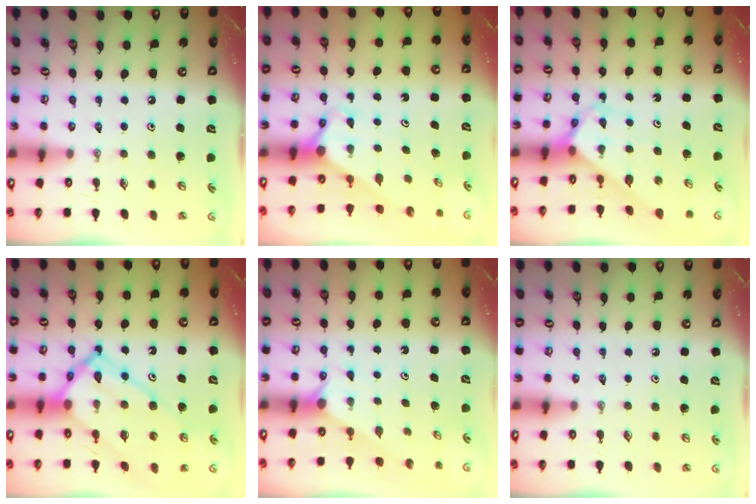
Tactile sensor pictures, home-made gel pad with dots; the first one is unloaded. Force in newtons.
{"total": 2.7, "press": 2.7, "slide": 0.0}
{"total": 3.2, "press": 3.2, "slide": 0.1}
{"total": 17.2, "press": 17.1, "slide": 1.6}
{"total": 1.9, "press": 1.9, "slide": 0.3}
{"total": 0.0}